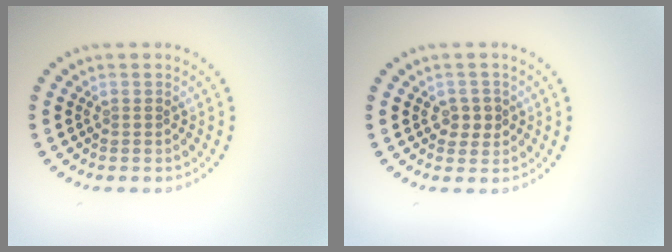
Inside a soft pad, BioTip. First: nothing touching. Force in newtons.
{"total": 1.9, "press": 1.8, "slide": 0.5}